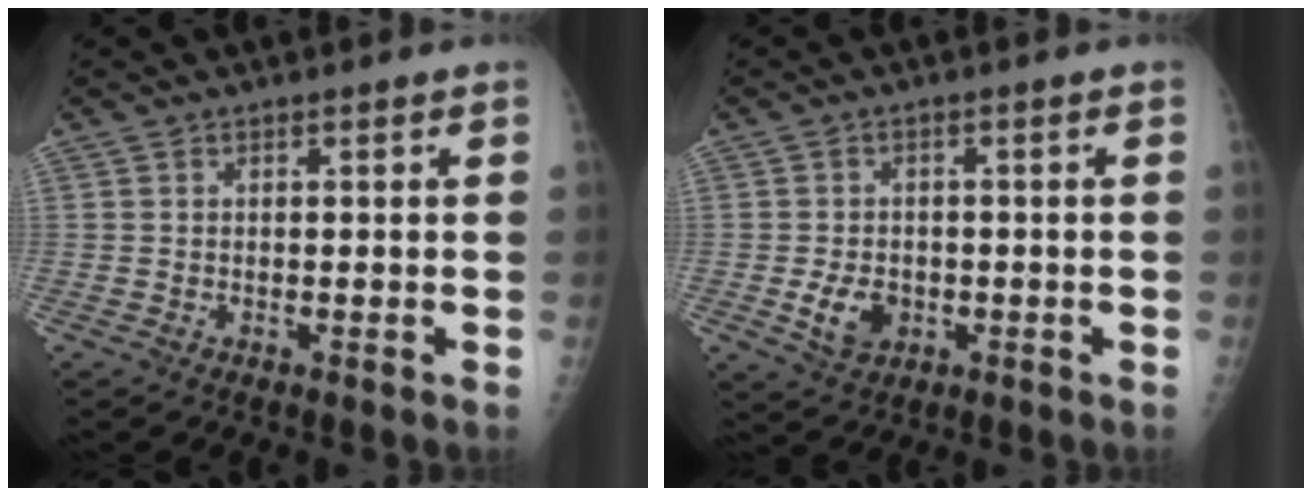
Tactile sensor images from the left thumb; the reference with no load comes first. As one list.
[{"total": 5.4, "force": [-1.4, 4.0, 3.4], "torque": [-0.048, 0.002, -0.016]}]